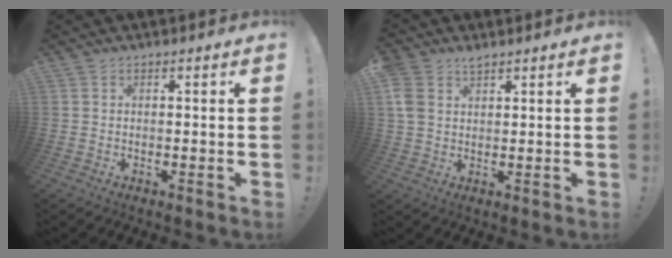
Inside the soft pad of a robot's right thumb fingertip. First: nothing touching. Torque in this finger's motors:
{"motor_torque": [0.01, 0.01, 0.22, 0.24, 0.01]}